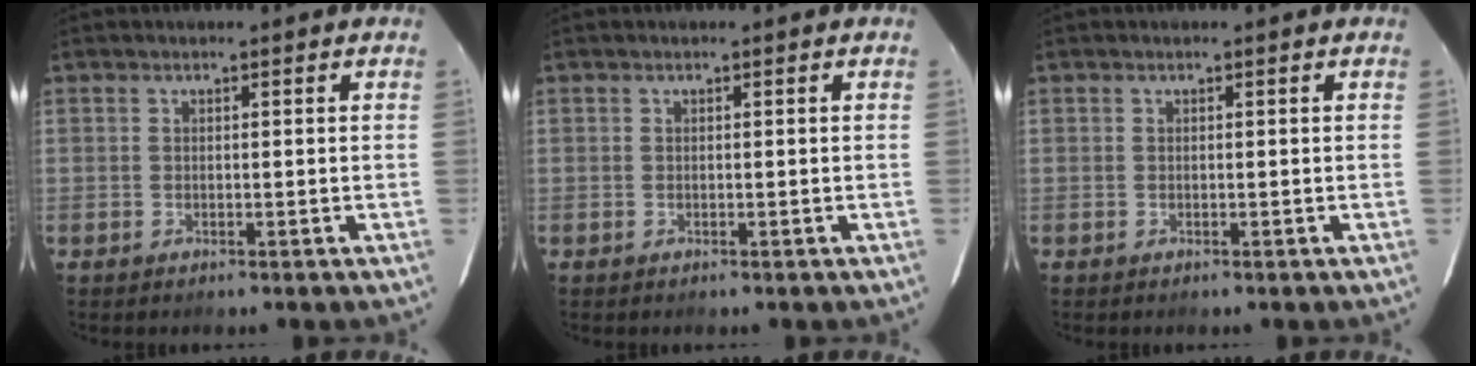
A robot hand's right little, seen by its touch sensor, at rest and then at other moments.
{"total": 0.0}
{"total": 0.0}